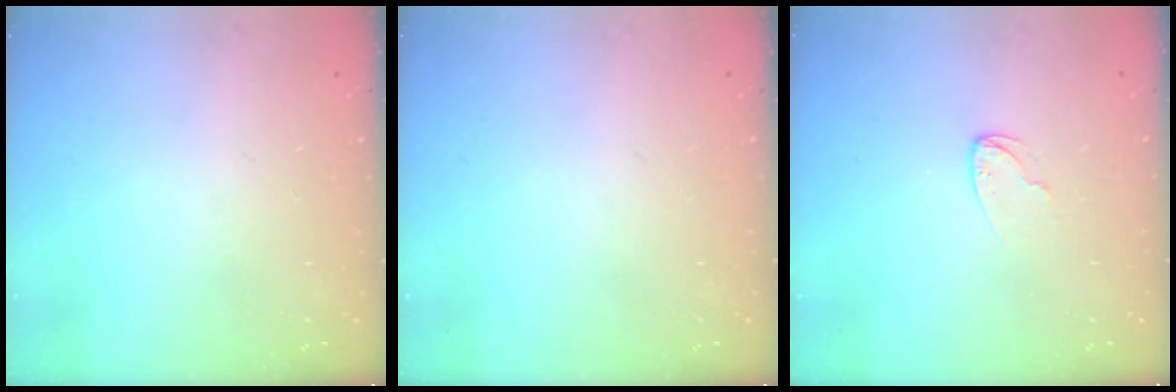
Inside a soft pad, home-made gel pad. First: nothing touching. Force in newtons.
{"total": 0.0}
{"total": 4.6, "press": 4.6, "slide": 0.5}